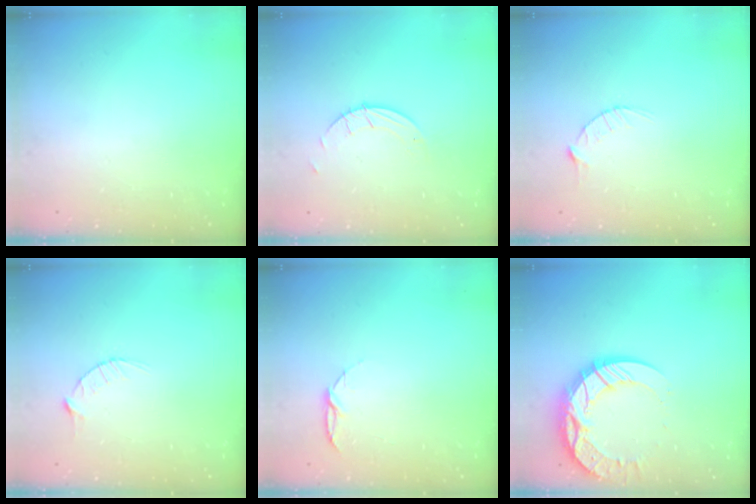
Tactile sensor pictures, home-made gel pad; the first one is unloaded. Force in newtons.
{"total": 1.9, "press": 1.9, "slide": 0.1}
{"total": 2.9, "press": 2.9, "slide": 0.4}
{"total": 2.9, "press": 2.9, "slide": 0.4}
{"total": 4.9, "press": 4.8, "slide": 0.6}
{"total": 14.6, "press": 14.5, "slide": 1.1}